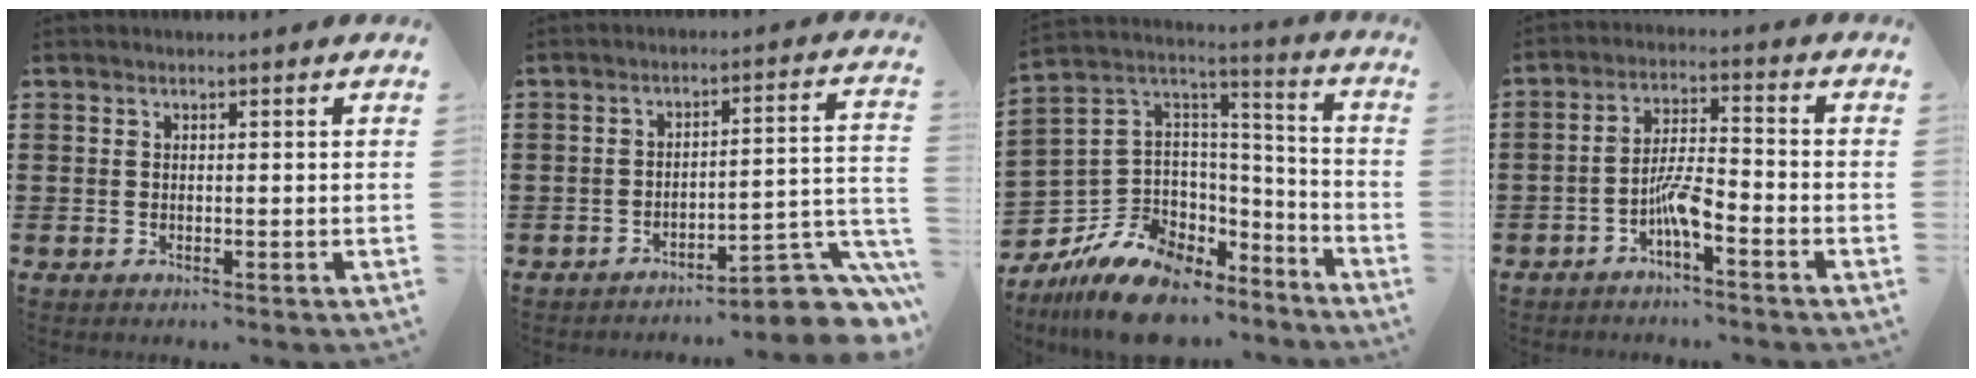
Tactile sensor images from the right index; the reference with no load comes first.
{"total": 6.7, "force": [-5.1, 1.6, 4.2], "torque": [-0.046, -0.009, -0.098]}
{"total": 12.6, "force": [-9.1, 7.4, 4.7], "torque": [-0.123, 0.018, -0.168]}
{"total": 5.3, "force": [-2.8, 1.3, 4.2], "torque": [-0.094, 0.002, -0.057]}